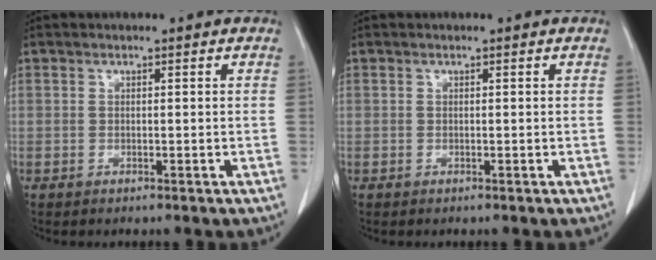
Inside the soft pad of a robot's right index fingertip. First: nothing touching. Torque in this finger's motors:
{"motor_torque": [0.00, 0.00, 0.00, 0.00]}